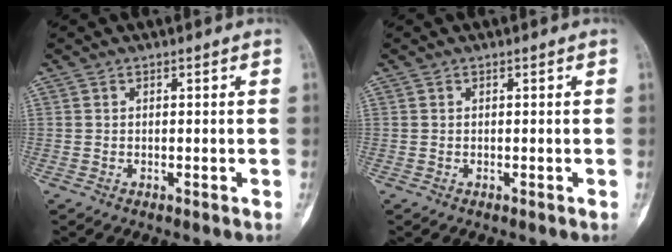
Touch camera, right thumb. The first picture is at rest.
{"total": 0.0}